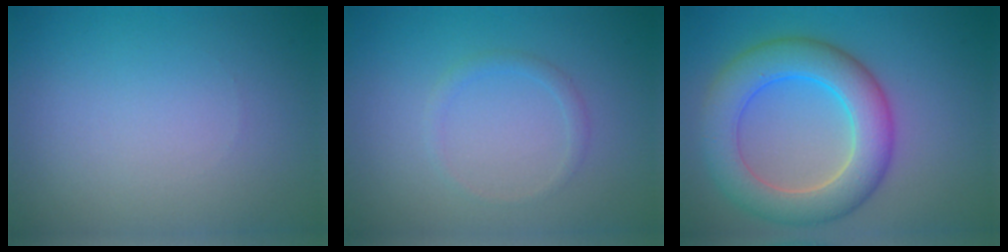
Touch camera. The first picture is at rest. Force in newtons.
{"total": 1.1, "press": 1.1, "slide": 0.1}
{"total": 7.4, "press": 7.4, "slide": 0.1}